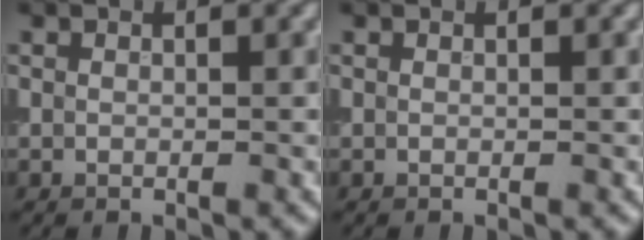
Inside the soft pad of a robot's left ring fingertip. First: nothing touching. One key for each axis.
{"total": 0.0}